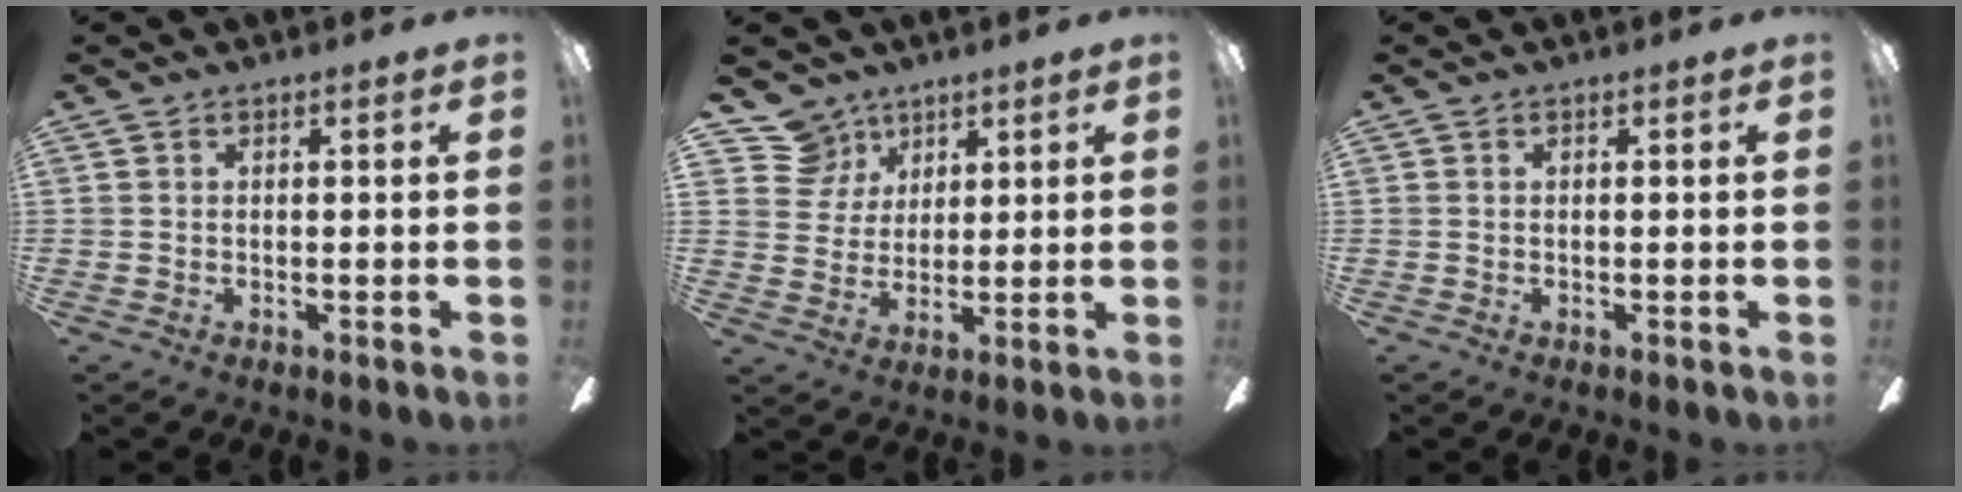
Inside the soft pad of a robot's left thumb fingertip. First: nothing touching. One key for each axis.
{"total": 9.6, "fx": 6.5, "fy": 7.0, "fz": 1.1, "tx": -0.032, "ty": -0.035, "tz": 0.128}
{"total": 0.0}